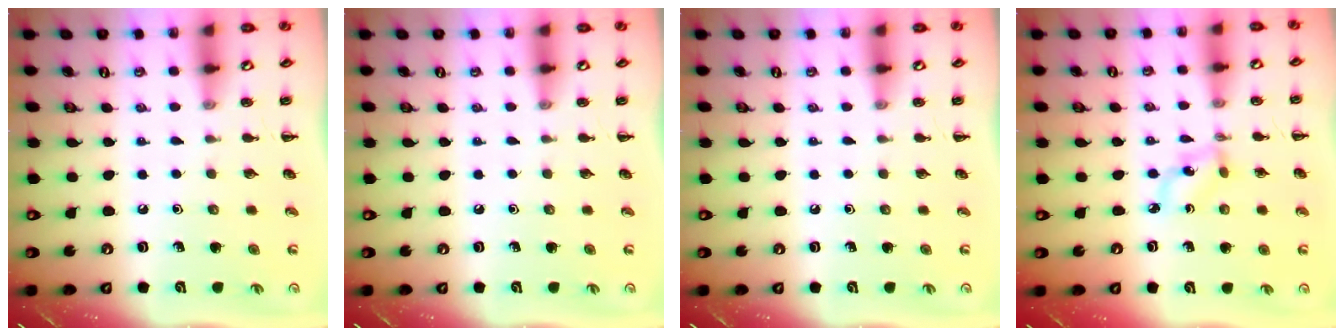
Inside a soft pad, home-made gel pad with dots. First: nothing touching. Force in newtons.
{"total": 0.0}
{"total": 0.0}
{"total": 2.8, "press": 2.7, "slide": 0.8}